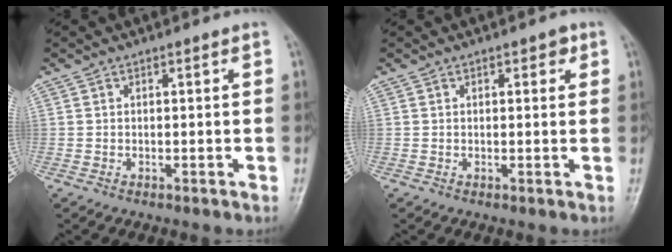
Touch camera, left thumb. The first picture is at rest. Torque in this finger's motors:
{"motor_torque": [-0.16, -0.03, -0.14, -0.16, 0.03]}